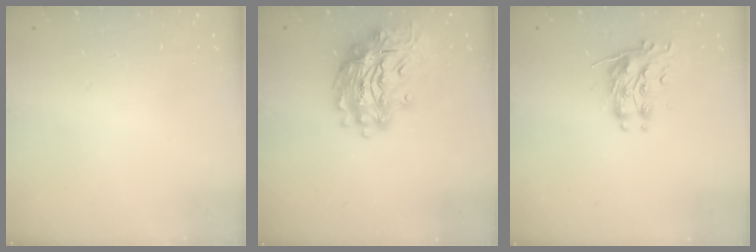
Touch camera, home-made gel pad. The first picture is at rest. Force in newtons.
{"total": 16.8, "press": 16.7, "slide": 1.9}
{"total": 10.4, "press": 10.4, "slide": 0.5}